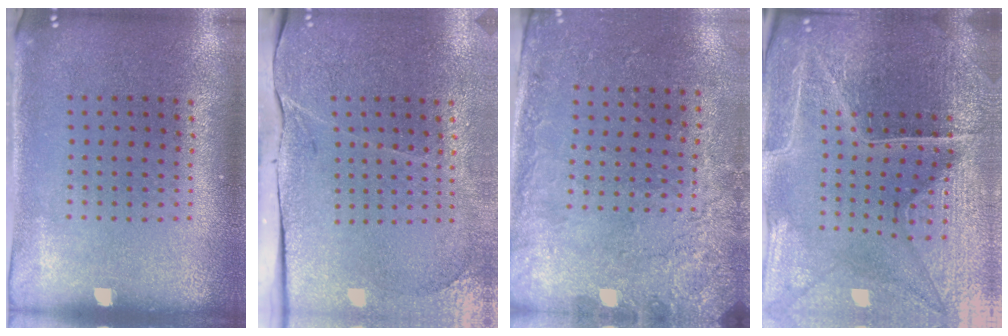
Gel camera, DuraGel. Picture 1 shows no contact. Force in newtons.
{"total": 3.4, "press": 3.3, "slide": 0.9}
{"total": 2.7, "press": 2.2, "slide": 1.5}
{"total": 5.4, "press": 5.1, "slide": 1.7}